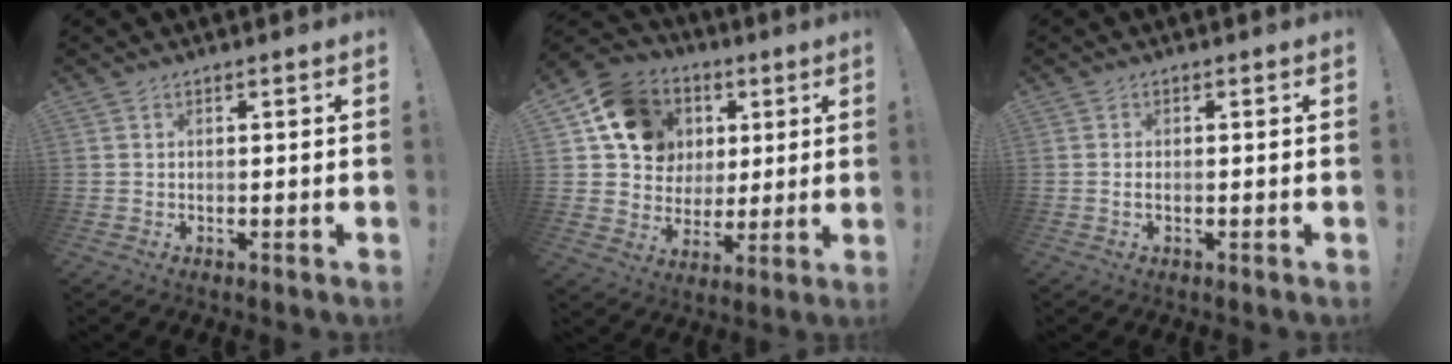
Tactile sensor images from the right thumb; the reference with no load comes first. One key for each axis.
{"total": 16.1, "fx": 5.8, "fy": 13.6, "fz": 6.3, "tx": -0.093, "ty": -0.017, "tz": 0.133}
{"total": 1.0, "fx": -0.2, "fy": 0.4, "fz": 0.9, "tx": -0.020, "ty": 0.002, "tz": -0.003}